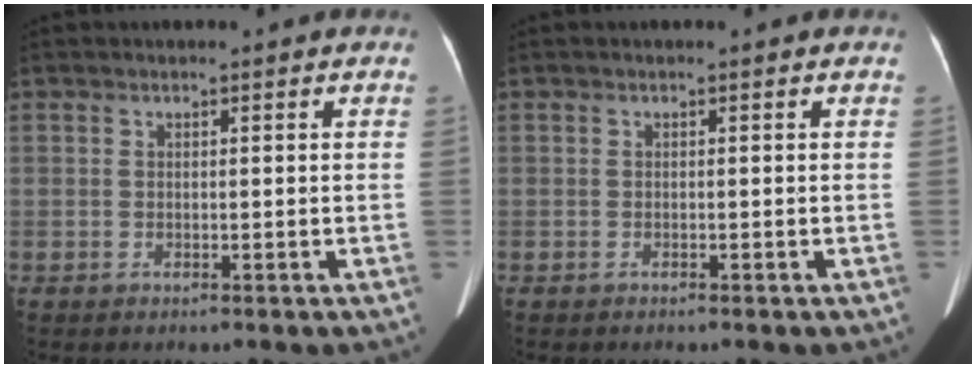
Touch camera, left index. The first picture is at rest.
{"total": 0.0}